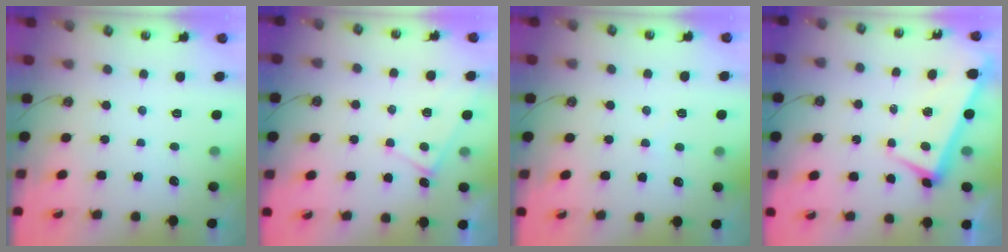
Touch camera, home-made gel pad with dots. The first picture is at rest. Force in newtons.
{"total": 3.9, "press": 3.9, "slide": 0.2}
{"total": 5.5, "press": 5.5, "slide": 0.3}
{"total": 2.0, "press": 1.8, "slide": 0.9}